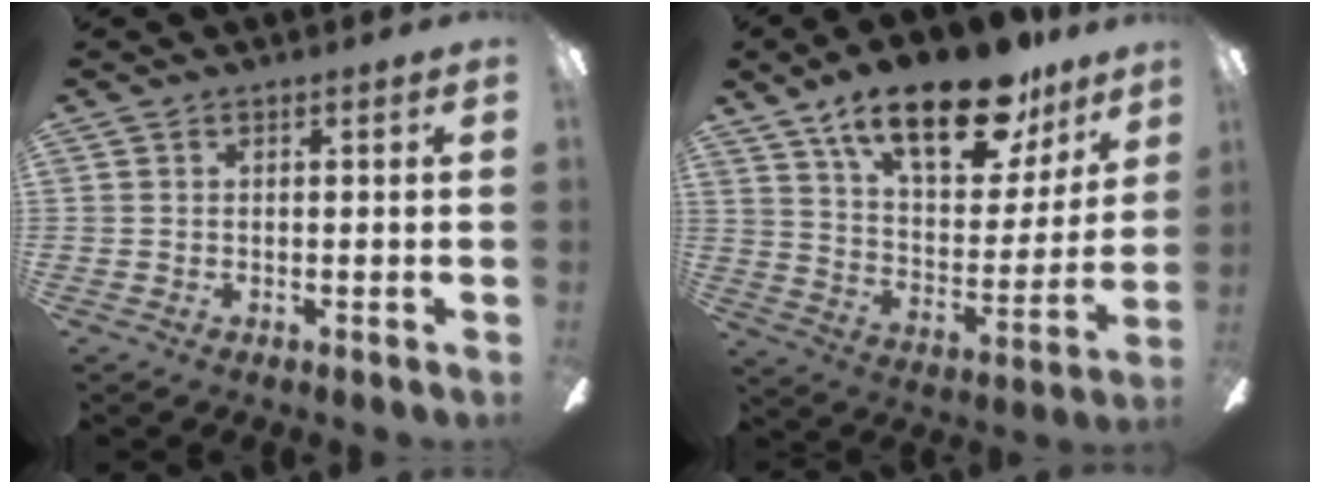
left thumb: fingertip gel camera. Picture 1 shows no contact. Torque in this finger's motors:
{"motor_torque": [0.47, 0.51, 1.72, -1.05, 0.22]}